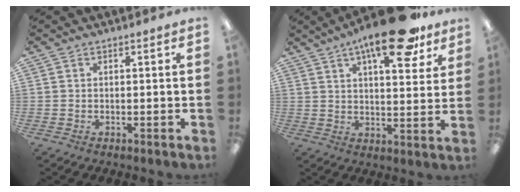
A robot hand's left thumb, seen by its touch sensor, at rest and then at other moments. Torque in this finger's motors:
{"motor_torque": [0.42, 0.72, 1.77, -1.00, 0.38]}